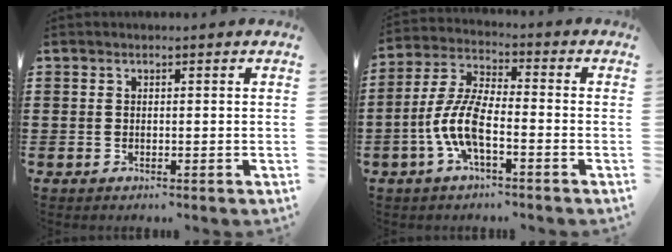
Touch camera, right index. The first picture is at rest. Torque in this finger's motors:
{"motor_torque": [2.14, 0.00, 0.36, 0.21]}